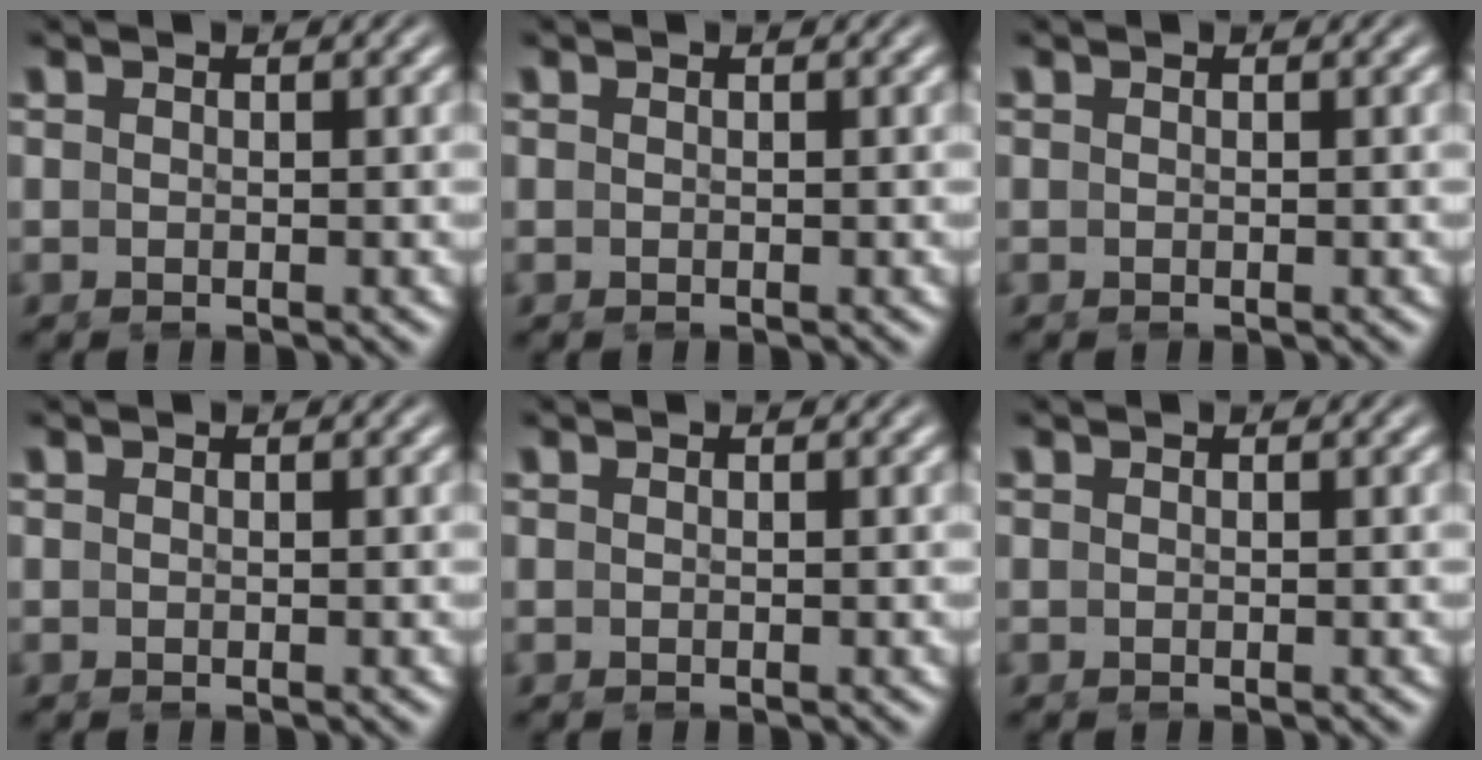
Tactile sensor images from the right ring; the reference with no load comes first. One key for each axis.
{"total": 0.0}
{"total": 0.0}
{"total": 0.0}
{"total": 0.0}
{"total": 0.0}